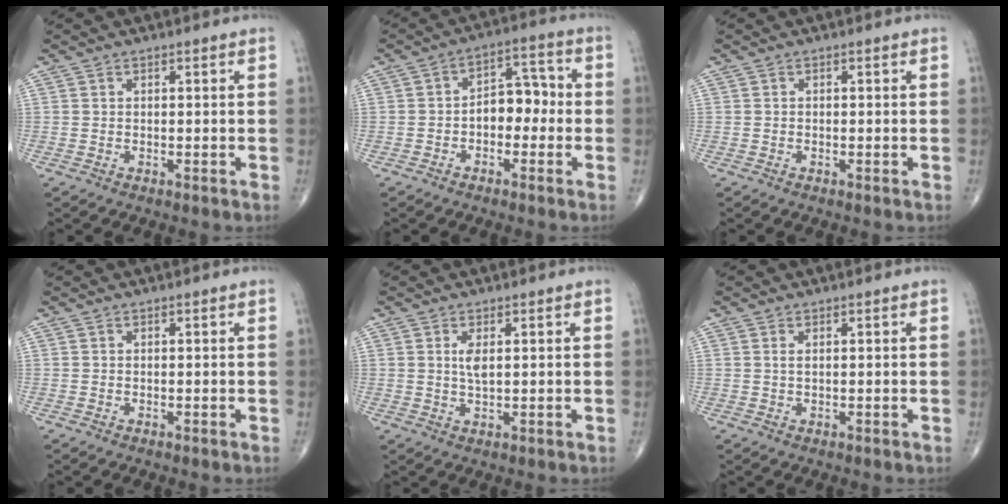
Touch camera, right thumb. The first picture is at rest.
{"total": 7.3, "force": [-1.3, 4.8, 5.3], "torque": [-0.051, 0.036, -0.032]}
{"total": 0.0}
{"total": 0.0}
{"total": 2.7, "force": [0.8, 1.0, 2.4], "torque": [-0.049, -0.006, 0.018]}
{"total": 0.9, "force": [0.4, 0.3, 0.7], "torque": [-0.019, 0.003, 0.009]}